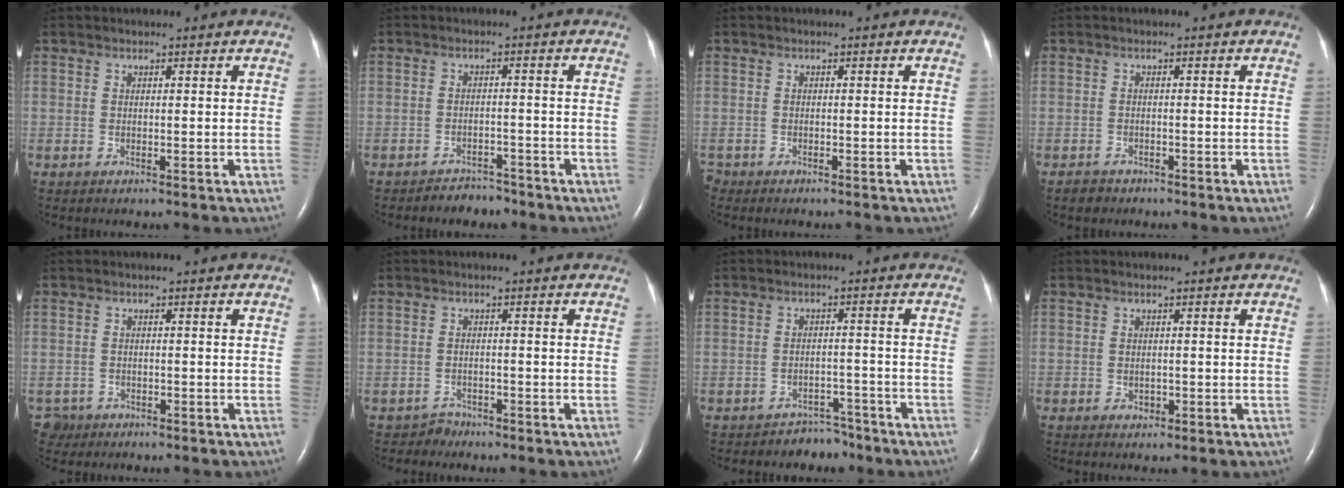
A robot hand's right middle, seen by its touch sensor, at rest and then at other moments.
{"total": 2.7, "force": [-2.6, 0.3, 0.7], "torque": [-0.018, -0.007, -0.044]}
{"total": 1.5, "force": [-1.4, 0.6, 0.1], "torque": [-0.001, -0.002, -0.022]}
{"total": 1.5, "force": [-1.2, 0.9, 0.0], "torque": [-0.009, 0.001, -0.021]}
{"total": 2.4, "force": [-1.6, 1.8, -0.3], "torque": [-0.001, 0.006, -0.027]}
{"total": 1.7, "force": [-1.4, 0.6, -0.8], "torque": [0.014, 0.000, -0.025]}
{"total": 3.8, "force": [-3.4, 1.7, -0.7], "torque": [0.013, 0.010, -0.049]}
{"total": 0.8, "force": [-0.3, 0.7, 0.3], "torque": [-0.006, 0.001, -0.003]}